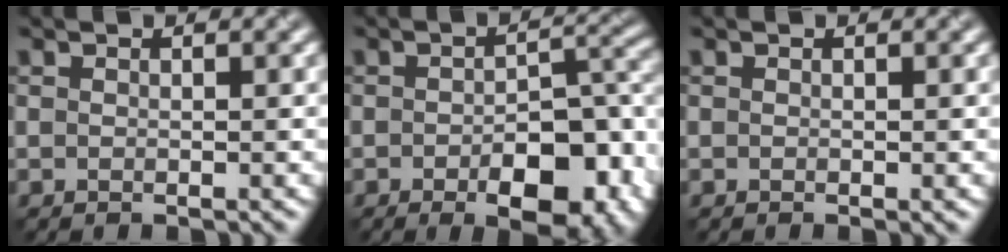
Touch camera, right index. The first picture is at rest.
{"total": 9.1, "force": [-3.6, 4.1, 7.3], "torque": [-0.092, -0.004, -0.043]}
{"total": 0.0}